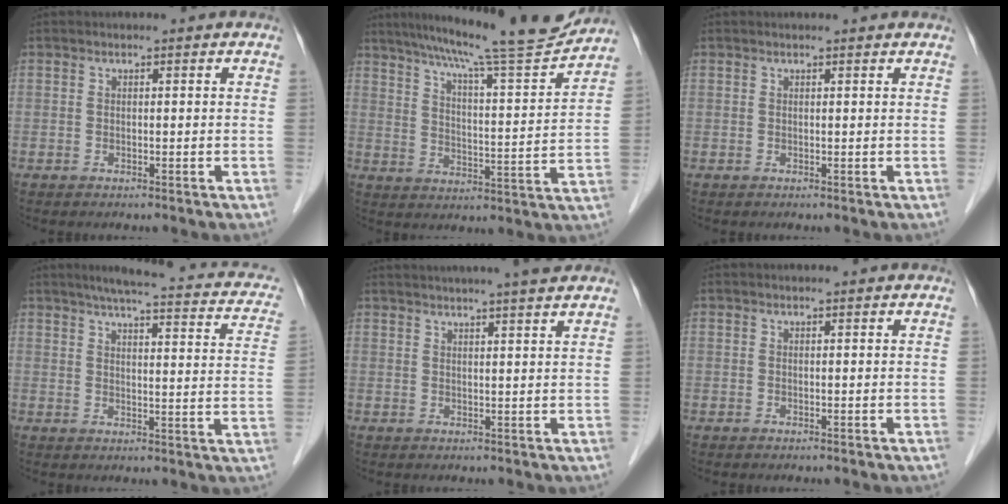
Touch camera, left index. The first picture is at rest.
{"total": 16.9, "force": [15.1, -0.5, 7.4], "torque": [-0.119, -0.017, 0.217]}
{"total": 2.0, "force": [1.9, 0.2, 0.5], "torque": [-0.013, 0.013, 0.020]}
{"total": 18.1, "force": [14.1, 3.7, 10.8], "torque": [-0.139, 0.015, 0.155]}
{"total": 11.8, "force": [10.4, -0.3, 5.5], "torque": [-0.087, 0.021, 0.127]}
{"total": 1.2, "force": [1.1, 0.1, 0.3], "torque": [-0.011, 0.010, 0.014]}